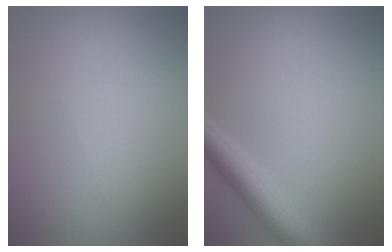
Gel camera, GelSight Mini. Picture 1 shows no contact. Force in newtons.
{"total": 3.9, "press": 3.9, "slide": 0.1}